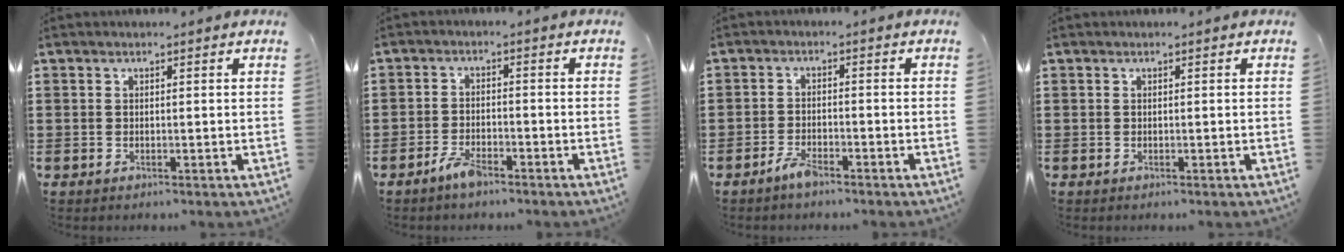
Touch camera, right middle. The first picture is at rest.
{"total": 3.2, "force": [-2.7, 1.1, 1.4], "torque": [-0.033, 0.006, -0.053]}
{"total": 2.8, "force": [-2.4, 0.7, 1.3], "torque": [-0.029, 0.004, -0.047]}
{"total": 0.0}